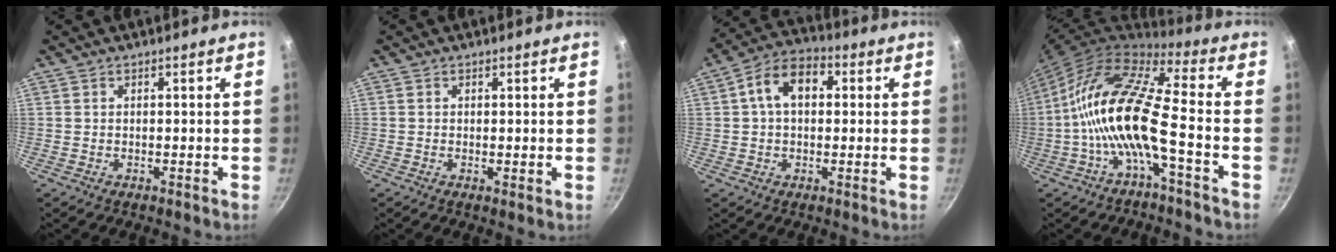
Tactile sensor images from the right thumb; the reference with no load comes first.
{"total": 0.6, "force": [0.2, 0.2, 0.5], "torque": [-0.008, -0.008, -0.001]}
{"total": 10.1, "force": [1.8, 6.7, 7.3], "torque": [-0.098, 0.029, 0.014]}
{"total": 16.3, "force": [-3.6, 4.5, 15.2], "torque": [-0.296, 0.045, -0.084]}